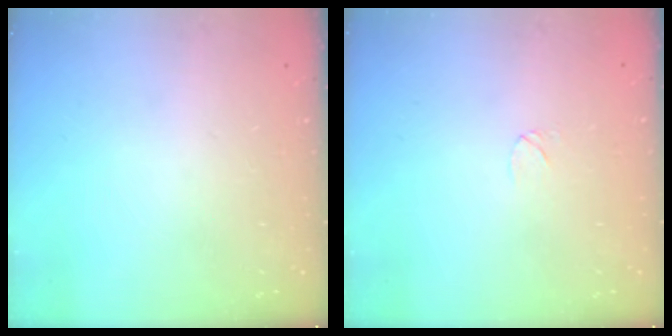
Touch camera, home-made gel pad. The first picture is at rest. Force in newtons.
{"total": 3.4, "press": 3.4, "slide": 0.3}